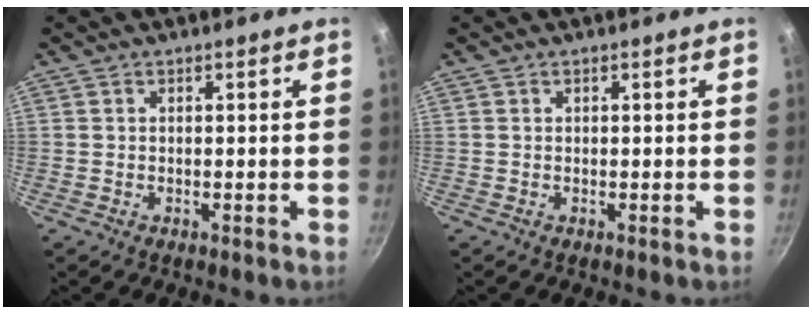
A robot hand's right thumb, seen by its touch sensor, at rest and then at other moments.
{"total": 0.0}